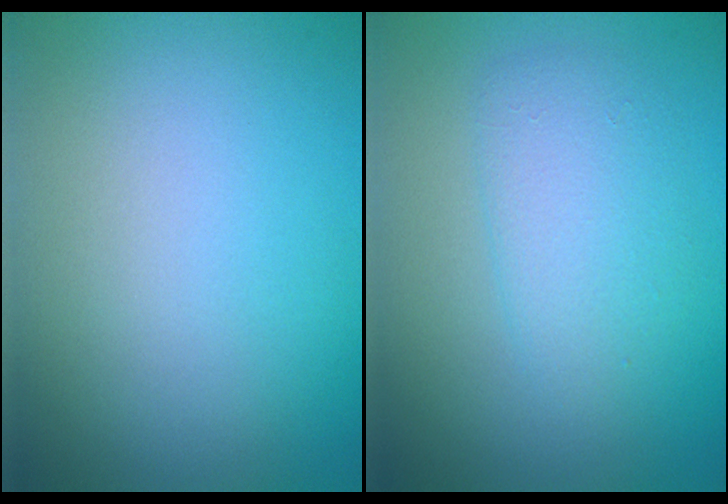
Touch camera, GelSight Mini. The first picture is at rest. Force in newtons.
{"total": 2.5, "press": 2.5, "slide": 0.1}